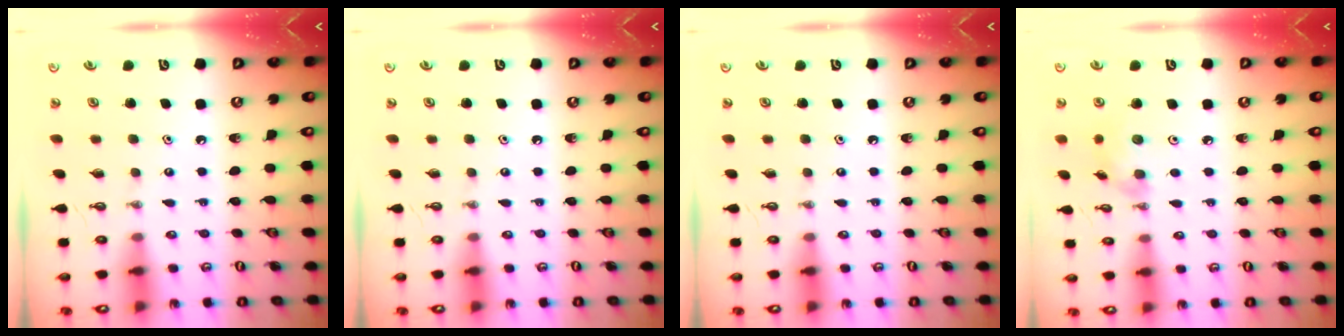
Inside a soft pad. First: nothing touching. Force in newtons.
{"total": 0.0}
{"total": 0.0}
{"total": 7.9, "press": 7.6, "slide": 2.2}